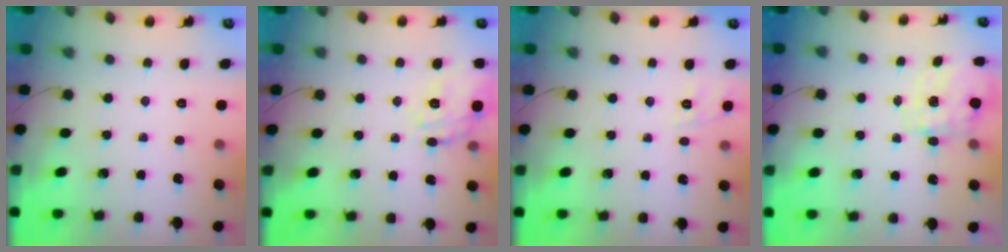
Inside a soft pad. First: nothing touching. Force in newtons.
{"total": 15.9, "press": 15.8, "slide": 0.7}
{"total": 1.7, "press": 0.4, "slide": 1.6}
{"total": 3.8, "press": 3.7, "slide": 0.9}